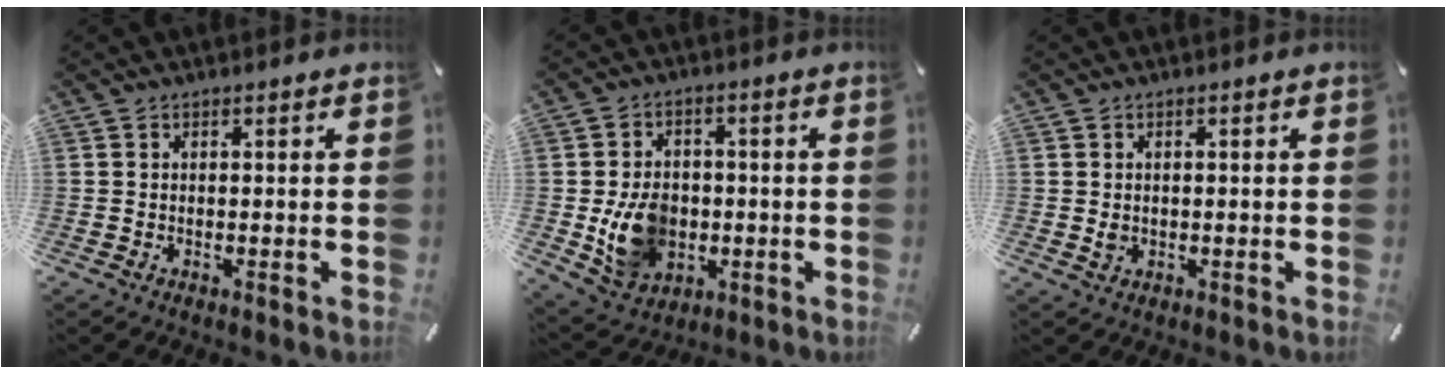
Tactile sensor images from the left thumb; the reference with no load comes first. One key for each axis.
{"total": 11.2, "fx": -1.7, "fy": 9.2, "fz": 6.3, "tx": -0.125, "ty": 0.011, "tz": -0.027}
{"total": 1.3, "fx": 0.0, "fy": 1.0, "fz": 0.9, "tx": -0.018, "ty": 0.003, "tz": -0.001}